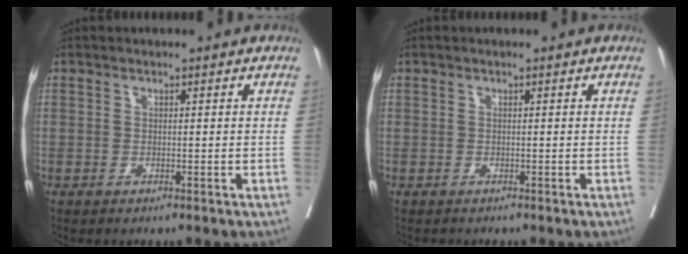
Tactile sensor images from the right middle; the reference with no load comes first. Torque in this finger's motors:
{"motor_torque": [-0.81, 0.08, -0.39, -0.12]}